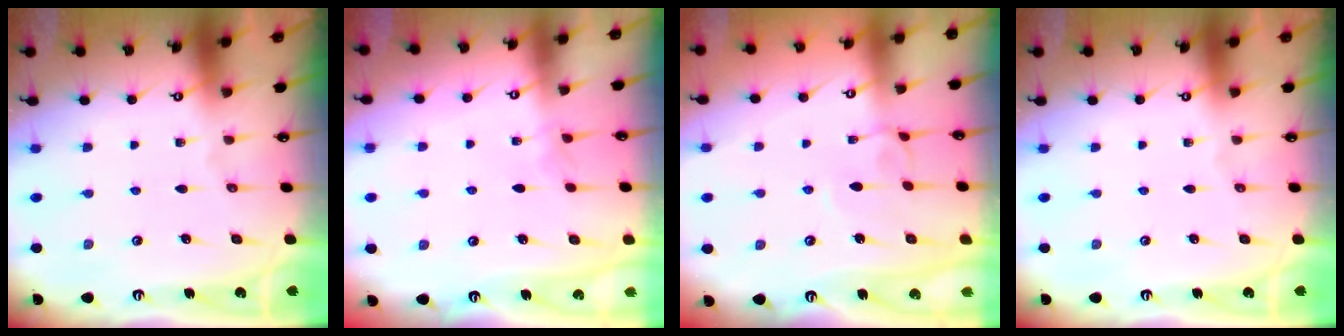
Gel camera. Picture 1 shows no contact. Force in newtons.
{"total": 2.8, "press": 2.8, "slide": 0.3}
{"total": 2.5, "press": 2.5, "slide": 0.3}
{"total": 0.0}